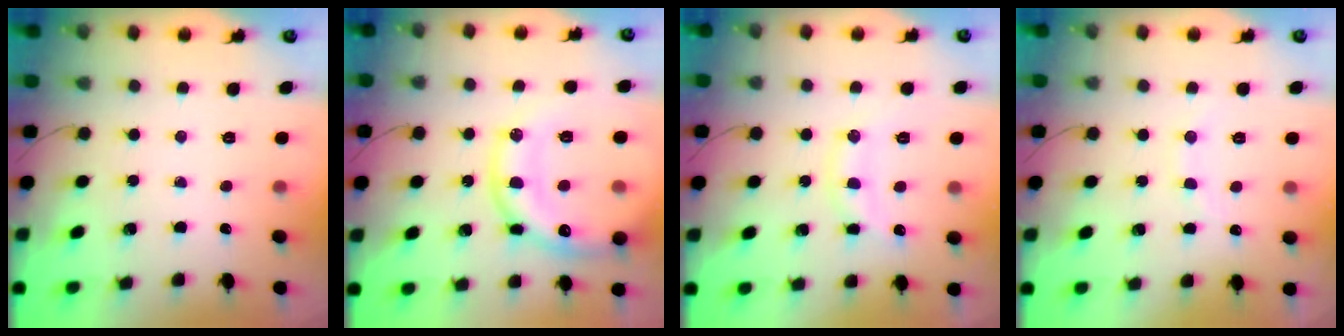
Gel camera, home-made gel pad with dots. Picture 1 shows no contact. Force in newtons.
{"total": 21.7, "press": 21.5, "slide": 3.0}
{"total": 11.2, "press": 11.2, "slide": 0.7}
{"total": 6.2, "press": 6.1, "slide": 1.0}